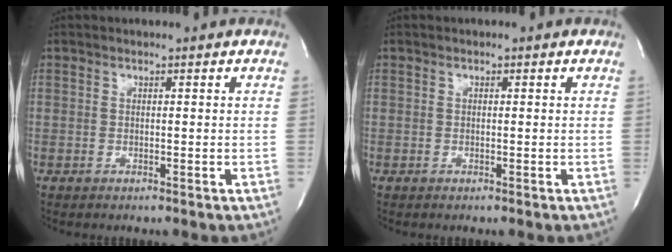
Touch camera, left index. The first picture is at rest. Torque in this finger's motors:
{"motor_torque": [-0.30, 0.14, -0.03, -0.01]}